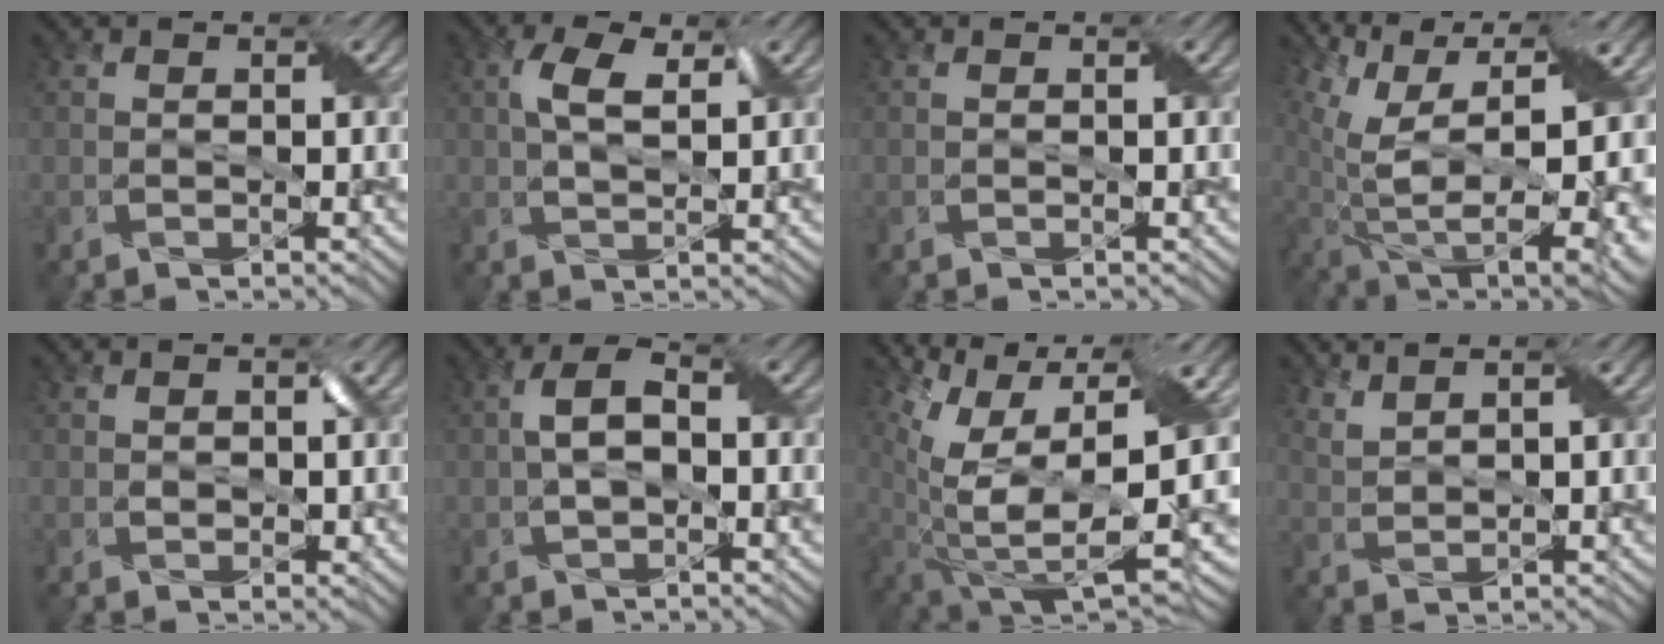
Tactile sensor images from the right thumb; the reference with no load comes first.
{"total": 4.3, "force": [1.5, 2.0, 3.5], "torque": [-0.081, 0.006, 0.027]}
{"total": 0.0}
{"total": 16.8, "force": [1.6, 9.2, 14.0], "torque": [-0.240, -0.018, 0.075]}
{"total": 0.9, "force": [0.1, 0.8, 0.3], "torque": [-0.008, -0.005, 0.004]}
{"total": 3.7, "force": [0.0, 2.1, 3.0], "torque": [-0.070, 0.007, -0.001]}
{"total": 14.5, "force": [3.0, 6.7, 12.5], "torque": [-0.232, -0.020, 0.078]}
{"total": 2.6, "force": [2.3, 0.5, 1.0], "torque": [-0.021, 0.001, 0.045]}